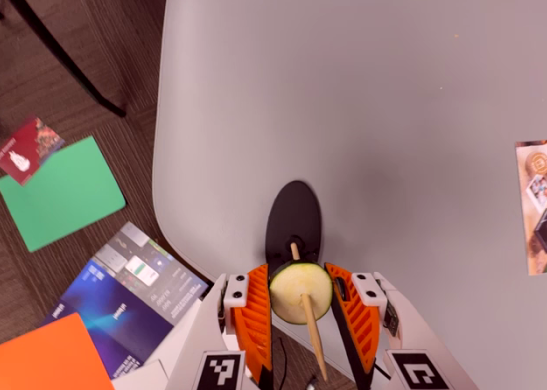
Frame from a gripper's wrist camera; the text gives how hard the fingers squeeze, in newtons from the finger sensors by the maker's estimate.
{"total": 10.1, "left": 10.5, "right": 9.7}